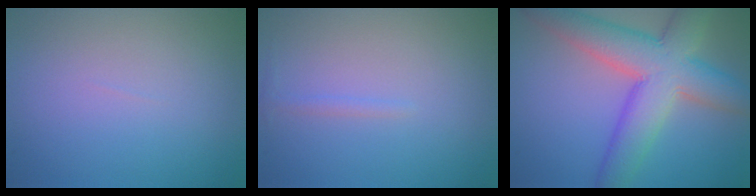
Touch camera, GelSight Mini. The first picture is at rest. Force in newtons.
{"total": 0.7, "press": 0.7, "slide": 0.0}
{"total": 9.5, "press": 9.5, "slide": 0.5}